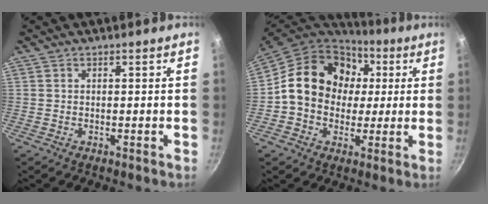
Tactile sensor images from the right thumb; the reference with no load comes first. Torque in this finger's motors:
{"motor_torque": [1.53, 2.66, 1.12, -0.61, 0.16]}